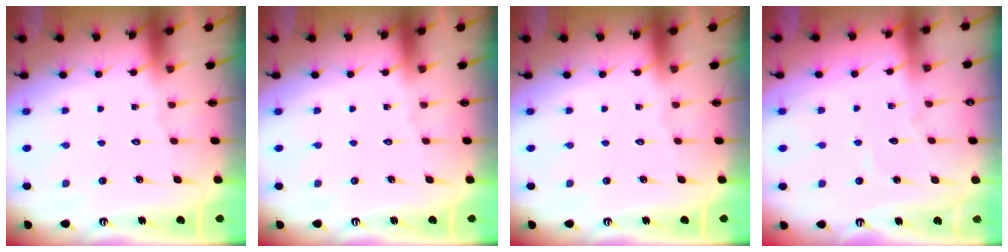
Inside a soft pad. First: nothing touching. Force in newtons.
{"total": 0.0}
{"total": 0.0}
{"total": 3.5, "press": 3.5, "slide": 0.4}